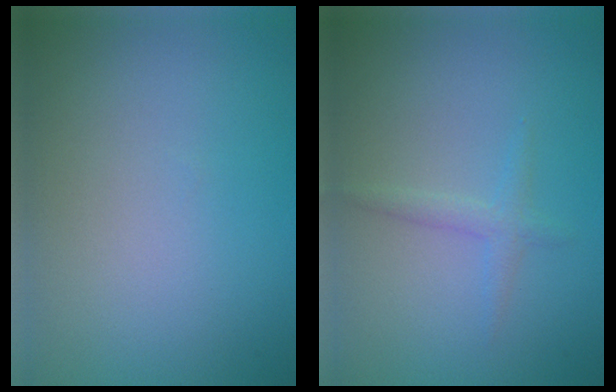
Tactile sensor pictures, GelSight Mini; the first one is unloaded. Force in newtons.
{"total": 1.3, "press": 1.3, "slide": 0.1}